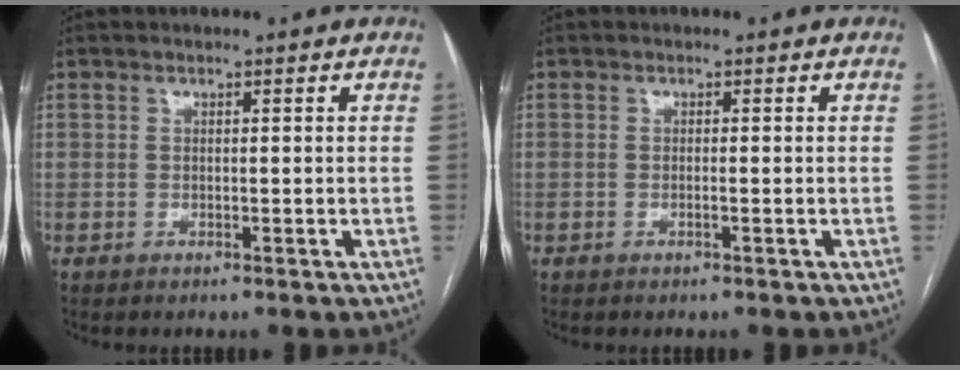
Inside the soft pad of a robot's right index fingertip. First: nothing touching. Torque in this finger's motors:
{"motor_torque": [-0.01, 0.11, 0.02, 0.00]}